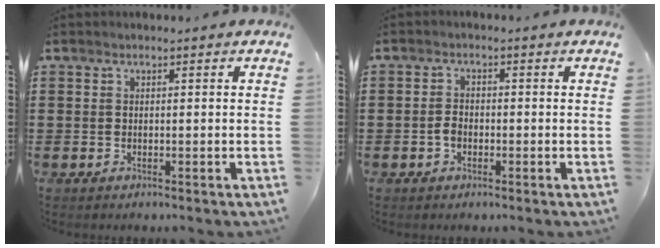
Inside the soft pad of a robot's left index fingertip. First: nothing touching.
{"total": 2.1, "force": [-0.6, 1.3, 1.5], "torque": [-0.037, 0.000, -0.014]}